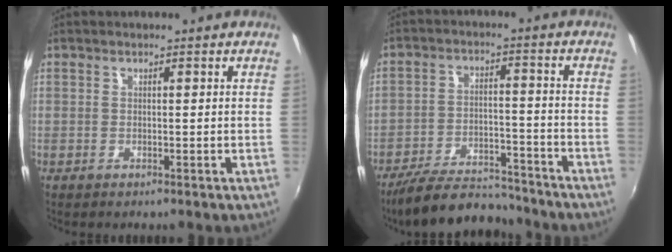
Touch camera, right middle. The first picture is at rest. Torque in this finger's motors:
{"motor_torque": [0.77, -0.90, -0.02, 0.00]}